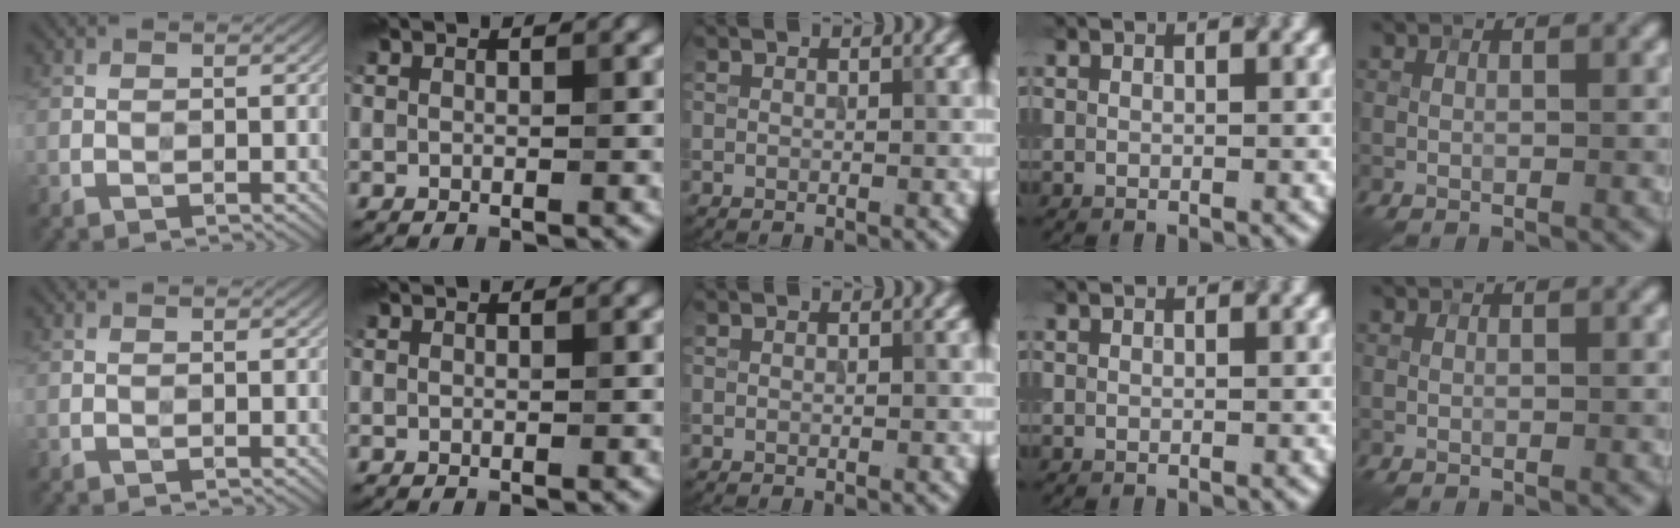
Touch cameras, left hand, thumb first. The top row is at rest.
{}